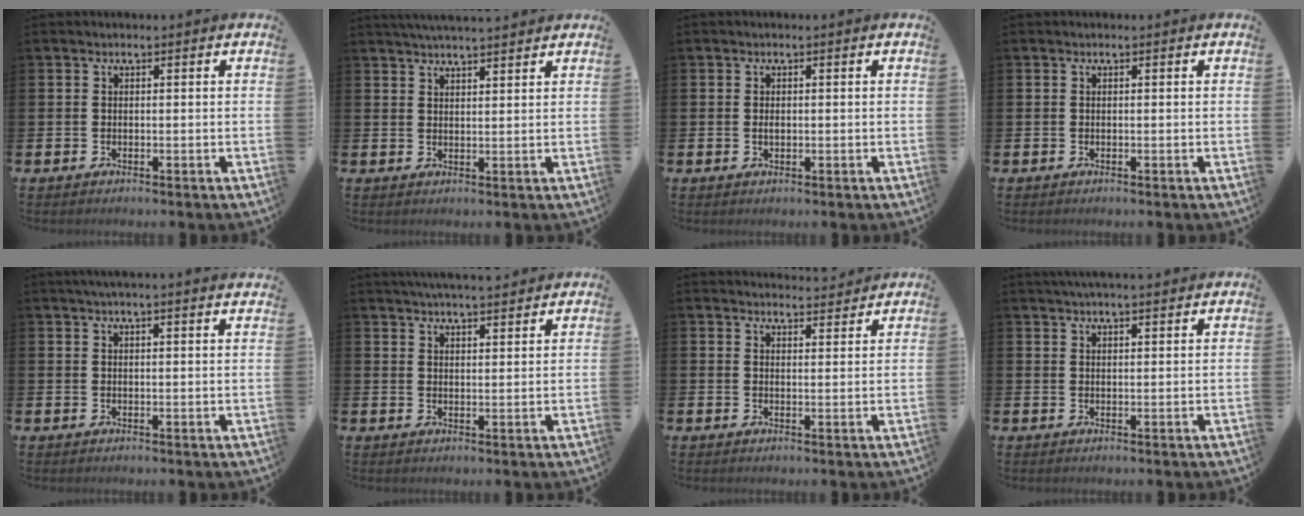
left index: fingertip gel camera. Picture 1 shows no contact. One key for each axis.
{"total": 3.6, "fx": 3.5, "fy": 0.0, "fz": 0.7, "tx": -0.017, "ty": -0.012, "tz": 0.064}
{"total": 0.9, "fx": 0.0, "fy": 0.5, "fz": 0.7, "tx": -0.010, "ty": 0.002, "tz": -0.002}
{"total": 0.0}
{"total": 2.3, "fx": 2.2, "fy": -0.5, "fz": 0.5, "tx": -0.012, "ty": -0.006, "tz": 0.040}
{"total": 4.4, "fx": 4.3, "fy": 0.1, "fz": 0.8, "tx": -0.021, "ty": -0.019, "tz": 0.079}
{"total": 3.1, "fx": 3.1, "fy": 0.2, "fz": -0.1, "tx": 0.000, "ty": -0.020, "tz": 0.056}
{"total": 3.0, "fx": 2.8, "fy": 0.1, "fz": 1.0, "tx": -0.011, "ty": -0.011, "tz": 0.049}